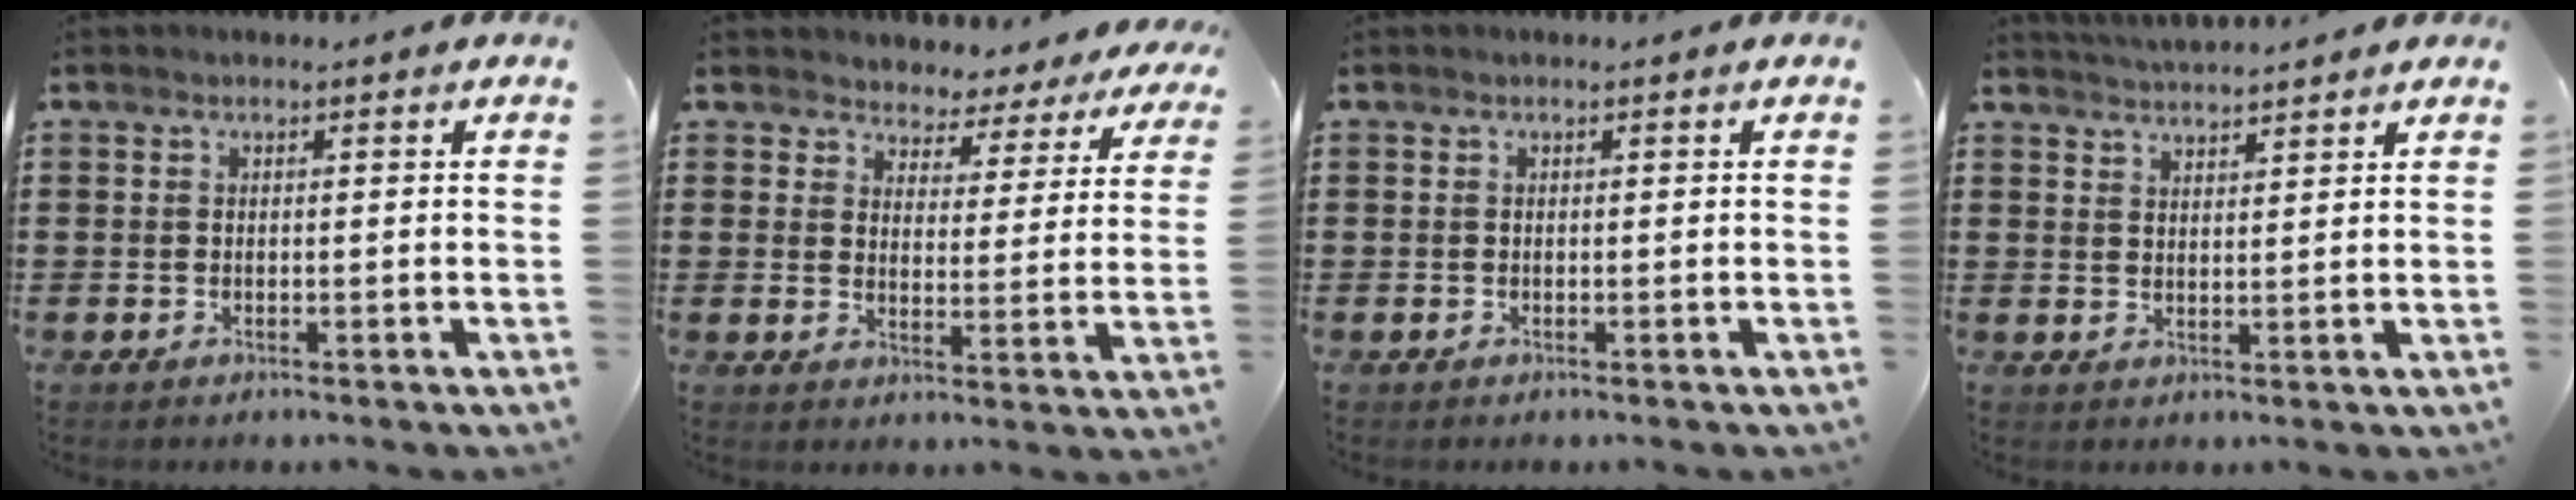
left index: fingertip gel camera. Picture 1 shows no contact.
{"total": 3.4, "force": [3.2, 1.1, -0.3], "torque": [-0.019, -0.020, 0.051]}
{"total": 0.0}
{"total": 2.9, "force": [2.9, -0.4, 0.1], "torque": [-0.009, -0.009, 0.053]}